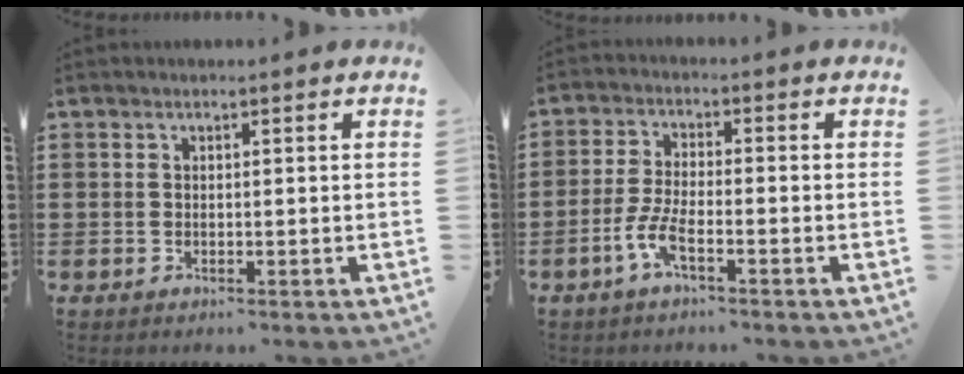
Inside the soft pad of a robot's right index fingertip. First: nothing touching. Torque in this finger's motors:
{"motor_torque": [2.14, 0.00, 0.15, 0.10]}